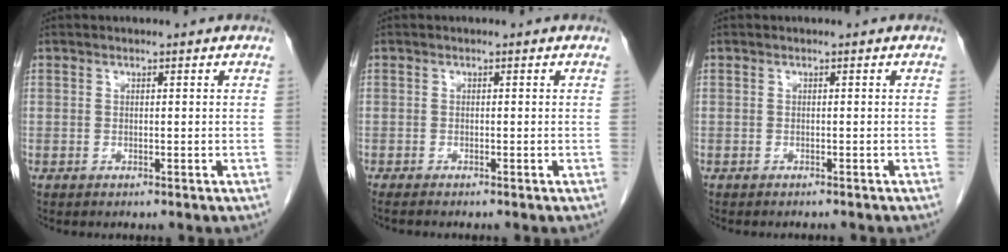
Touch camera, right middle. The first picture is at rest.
{"total": 1.5, "force": [-1.3, 0.0, 0.7], "torque": [-0.014, -0.003, -0.020]}
{"total": 2.5, "force": [-2.3, 0.5, 0.8], "torque": [-0.013, -0.003, -0.027]}